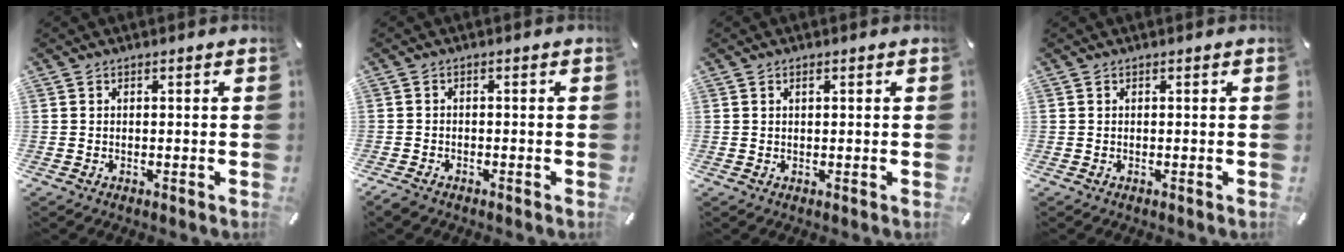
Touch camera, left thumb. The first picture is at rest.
{"total": 1.7, "force": [-1.5, 0.6, 0.4], "torque": [-0.015, 0.004, -0.033]}
{"total": 0.9, "force": [0.4, 0.4, 0.7], "torque": [-0.014, 0.004, 0.006]}
{"total": 0.0}